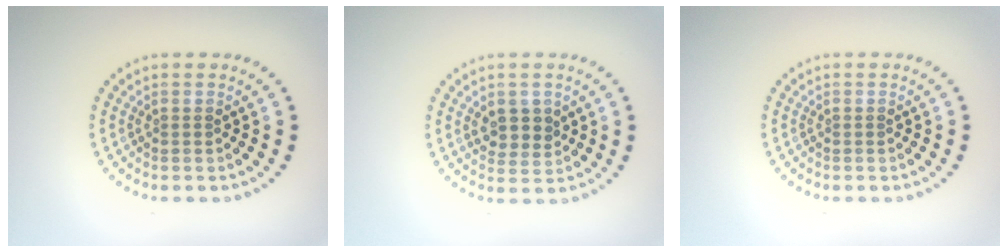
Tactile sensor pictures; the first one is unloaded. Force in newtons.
{"total": 2.4, "press": 2.3, "slide": 0.9}
{"total": 0.0}